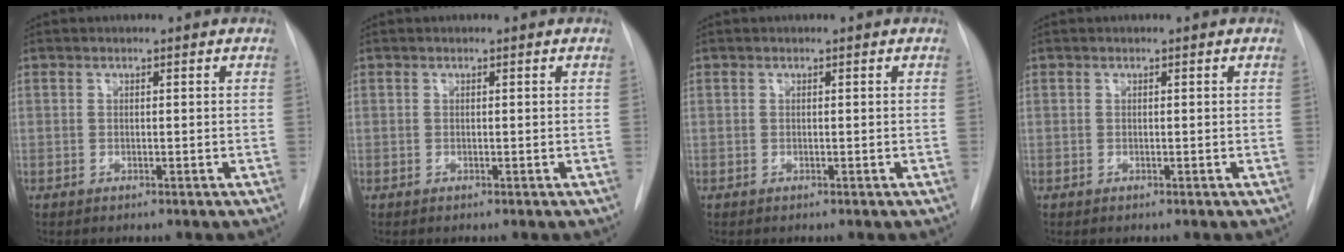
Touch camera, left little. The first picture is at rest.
{"total": 0.0}
{"total": 0.0}
{"total": 0.0}